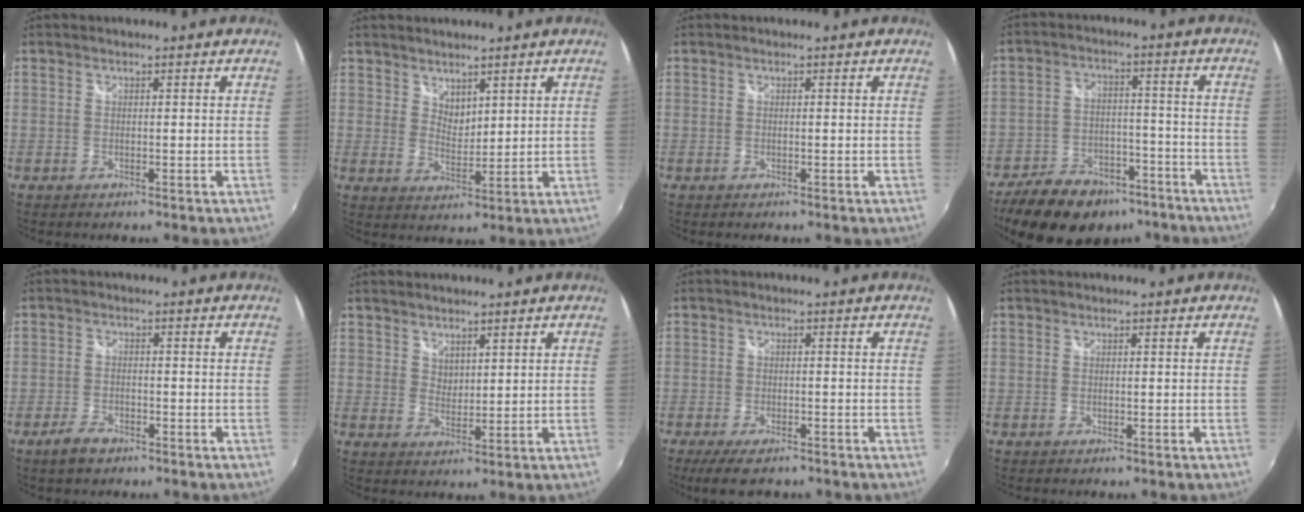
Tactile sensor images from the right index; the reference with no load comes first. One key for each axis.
{"total": 3.6, "fx": 2.8, "fy": 1.9, "fz": 1.3, "tx": -0.013, "ty": -0.001, "tz": 0.053}
{"total": 0.0}
{"total": 18.7, "fx": -13.5, "fy": 10.4, "fz": 7.8, "tx": -0.177, "ty": 0.019, "tz": -0.187}
{"total": 4.1, "fx": -2.9, "fy": 1.8, "fz": 2.2, "tx": -0.055, "ty": -0.003, "tz": -0.053}
{"total": 3.1, "fx": 2.5, "fy": 1.6, "fz": 0.8, "tx": -0.005, "ty": 0.003, "tz": 0.046}
{"total": 7.0, "fx": -5.3, "fy": 2.3, "fz": 4.0, "tx": -0.096, "ty": -0.025, "tz": -0.091}
{"total": 0.0}